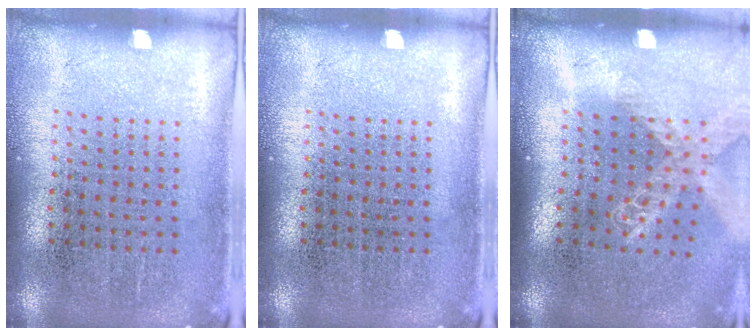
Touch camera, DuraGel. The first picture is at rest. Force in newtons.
{"total": 0.0}
{"total": 1.5, "press": 1.3, "slide": 0.8}